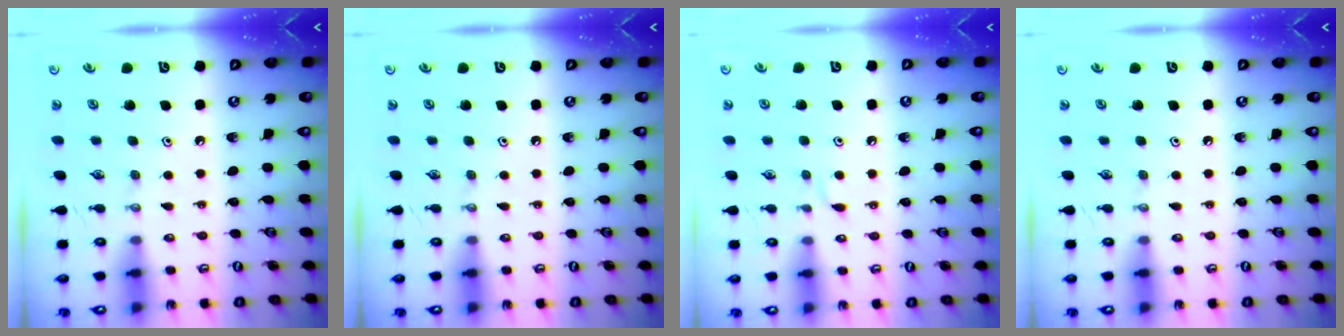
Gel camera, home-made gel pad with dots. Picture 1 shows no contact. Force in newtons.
{"total": 0.0}
{"total": 3.1, "press": 3.1, "slide": 0.5}
{"total": 0.0}